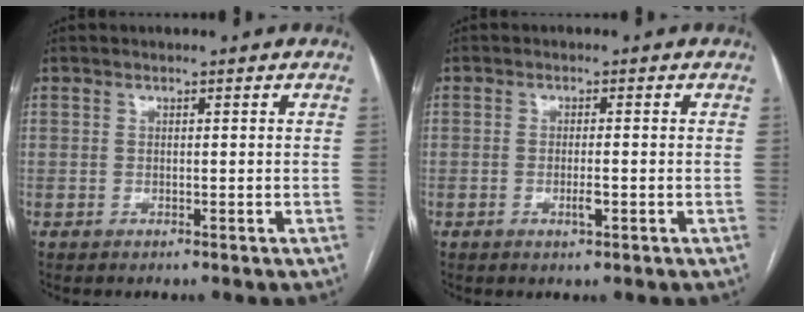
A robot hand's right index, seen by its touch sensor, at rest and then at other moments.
{"total": 2.0, "force": [-0.6, 0.3, 1.9], "torque": [-0.037, -0.003, -0.009]}